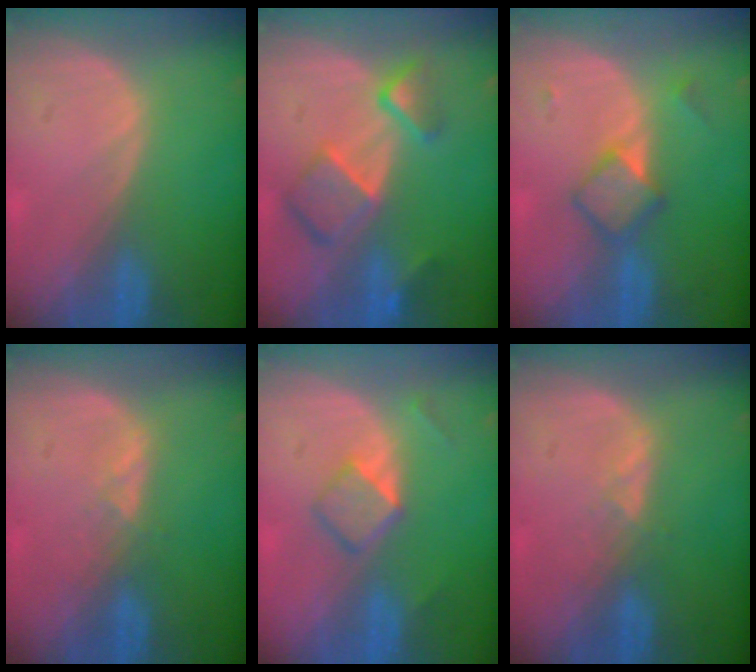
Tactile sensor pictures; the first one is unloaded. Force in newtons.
{"total": 7.8, "press": 6.8, "slide": 3.9}
{"total": 4.7, "press": 4.5, "slide": 1.2}
{"total": 1.6, "press": 1.6, "slide": 0.3}
{"total": 4.1, "press": 4.0, "slide": 0.9}
{"total": 1.6, "press": 1.6, "slide": 0.3}